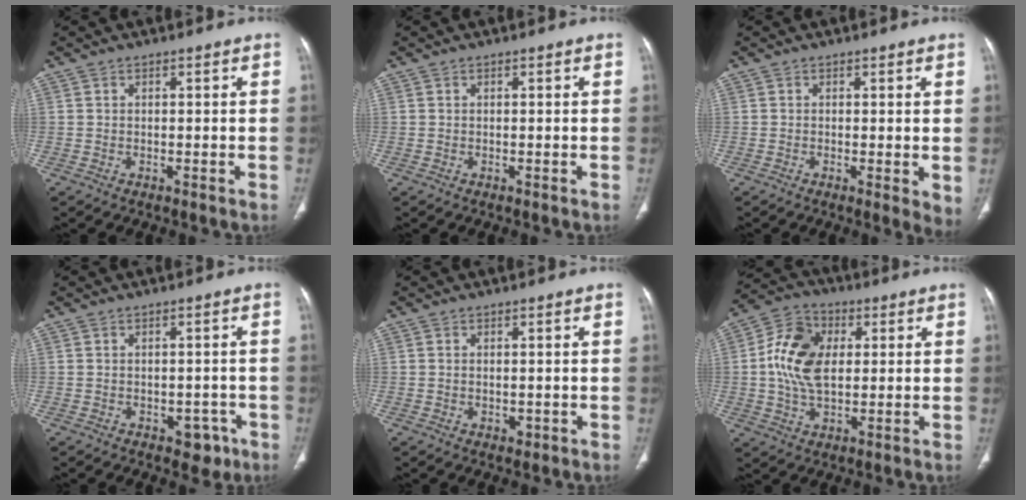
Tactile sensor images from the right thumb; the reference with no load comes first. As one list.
[{"total": 0.0}, {"total": 3.5, "force": [-0.2, 1.0, 3.3], "torque": [-0.044, -0.012, -0.008]}, {"total": 5.1, "force": [-2.5, 3.5, 2.8], "torque": [-0.003, 0.018, -0.025]}, {"total": 1.3, "force": [-0.2, 0.9, 0.8], "torque": [-0.009, -0.002, 0.001]}, {"total": 12.4, "force": [1.4, 8.3, 9.1], "torque": [-0.162, 0.009, 0.021]}]